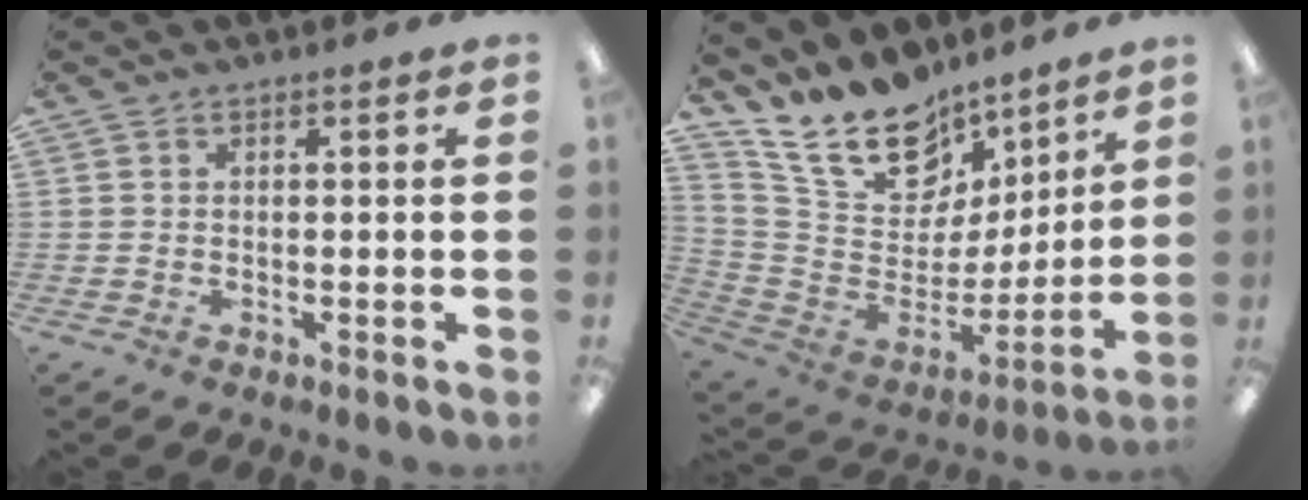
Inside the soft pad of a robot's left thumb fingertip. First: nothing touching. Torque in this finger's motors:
{"motor_torque": [1.41, 1.36, 1.40, -1.37, 0.18]}